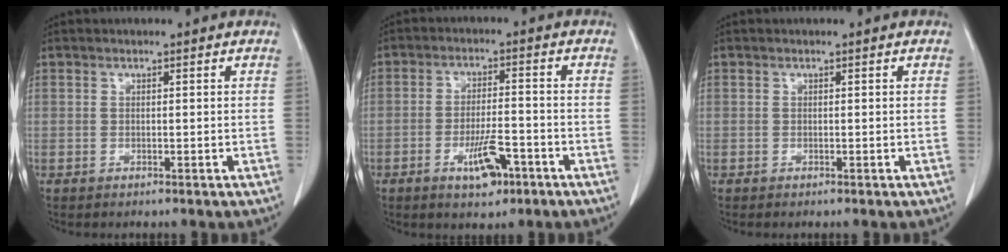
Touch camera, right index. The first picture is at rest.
{"total": 6.3, "force": [-3.3, 2.0, 5.0], "torque": [-0.086, 0.001, -0.047]}
{"total": 0.0}